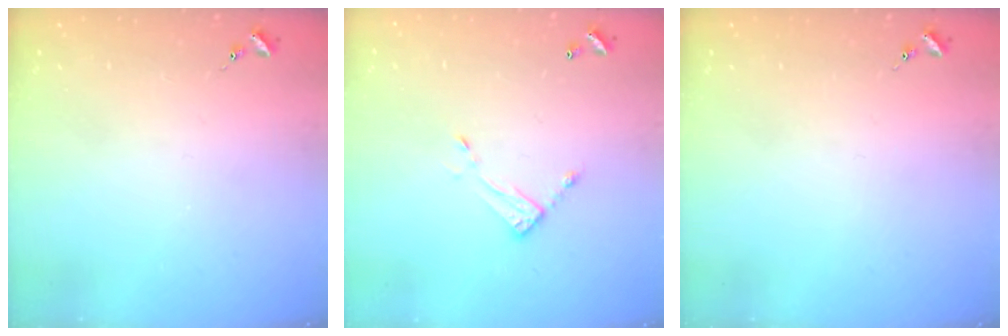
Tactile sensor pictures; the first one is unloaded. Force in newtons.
{"total": 7.2, "press": 7.2, "slide": 0.3}
{"total": 0.0}